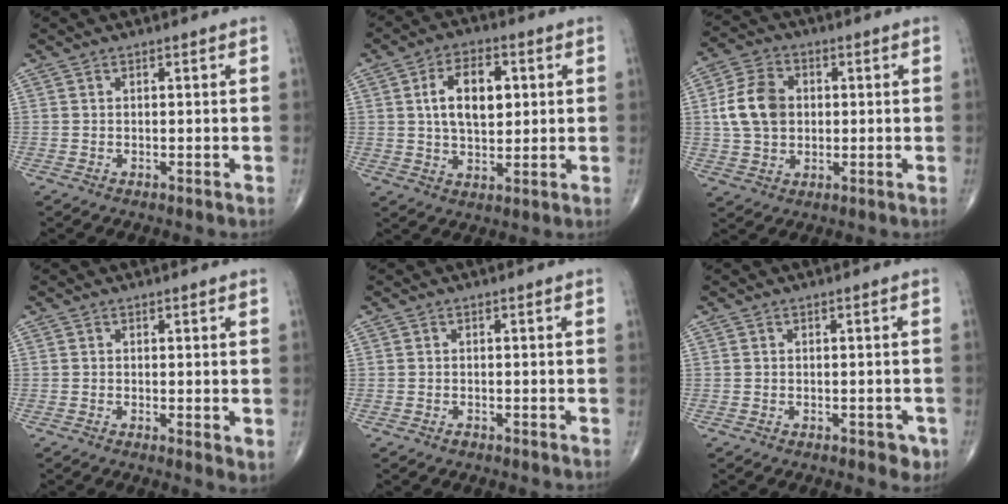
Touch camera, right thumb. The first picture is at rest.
{"total": 10.7, "force": [2.2, 6.2, 8.4], "torque": [-0.123, 0.001, 0.036]}
{"total": 10.3, "force": [1.0, 7.7, 6.7], "torque": [-0.114, 0.009, 0.016]}
{"total": 2.5, "force": [-0.1, 0.8, 2.3], "torque": [-0.036, -0.010, -0.005]}
{"total": 0.7, "force": [-0.5, 0.4, 0.2], "torque": [-0.003, 0.002, -0.010]}
{"total": 2.6, "force": [-1.0, 1.5, 1.7], "torque": [-0.009, 0.002, -0.010]}